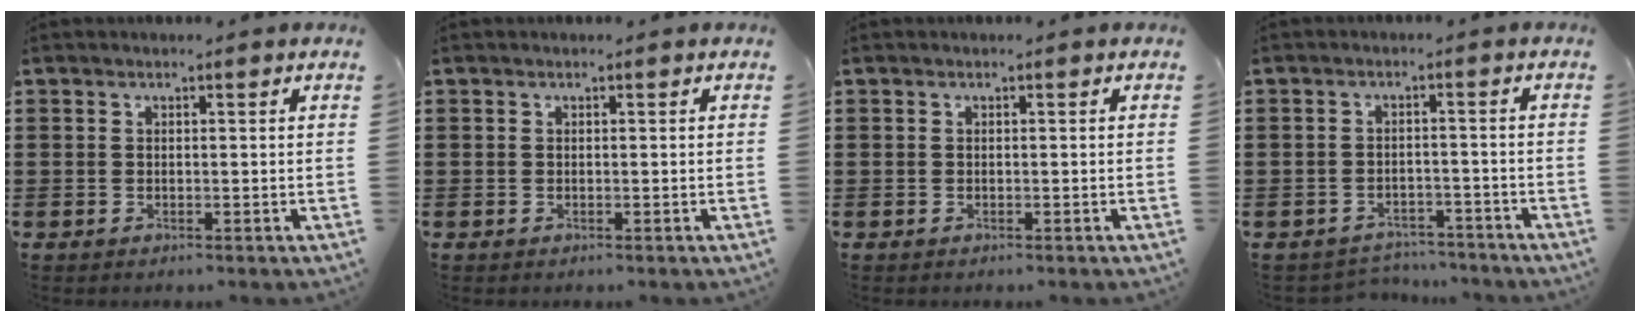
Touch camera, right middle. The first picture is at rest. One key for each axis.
{"total": 0.0}
{"total": 0.0}
{"total": 3.0, "fx": -2.9, "fy": 0.6, "fz": -0.3, "tx": -0.005, "ty": 0.001, "tz": -0.065}